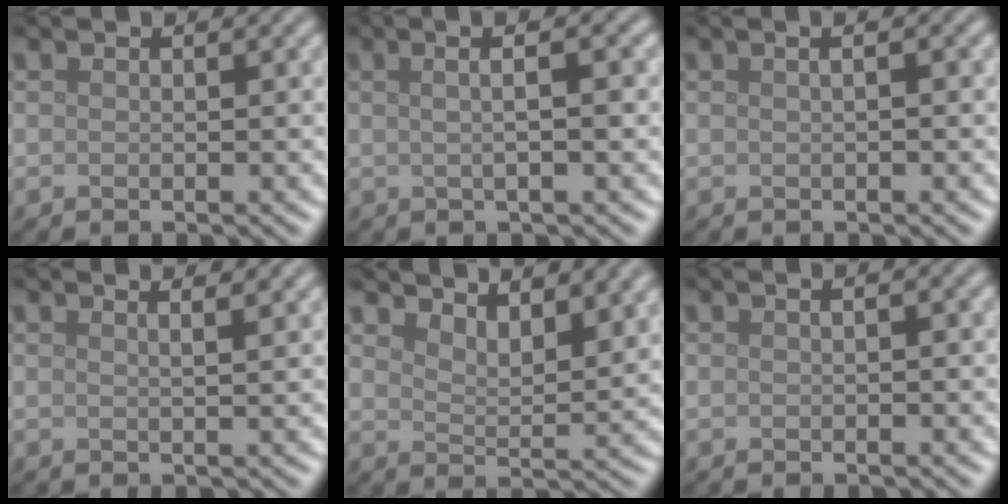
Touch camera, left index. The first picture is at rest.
{"total": 5.0, "force": [1.2, 1.9, 4.4], "torque": [-0.046, 0.019, -0.006]}
{"total": 1.9, "force": [0.6, 0.8, 1.6], "torque": [-0.007, 0.001, -0.008]}
{"total": 3.2, "force": [2.0, 1.4, 2.0], "torque": [-0.001, 0.022, -0.011]}
{"total": 5.2, "force": [4.4, 1.4, 2.3], "torque": [-0.039, 0.000, 0.066]}
{"total": 0.8, "force": [0.1, 0.2, 0.7], "torque": [-0.012, 0.002, -0.003]}